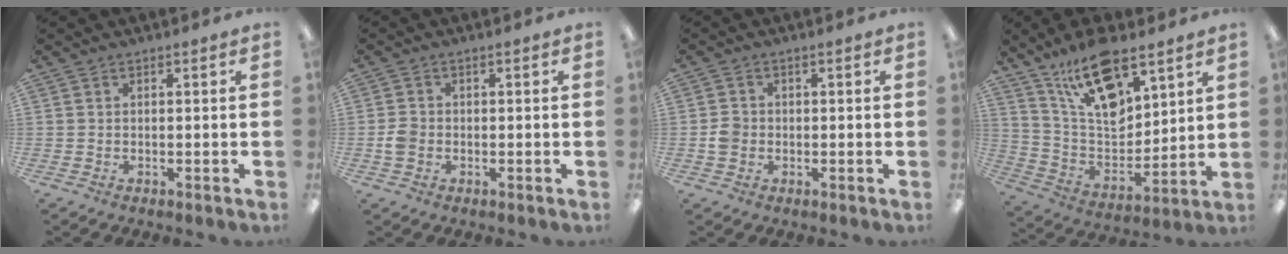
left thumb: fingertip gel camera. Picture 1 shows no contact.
{"total": 2.9, "force": [-0.7, 2.4, 1.5], "torque": [-0.025, 0.006, -0.013]}
{"total": 2.8, "force": [-0.4, 2.6, 1.0], "torque": [-0.018, 0.004, -0.009]}
{"total": 18.1, "force": [11.6, 8.1, 11.2], "torque": [-0.203, -0.062, 0.202]}